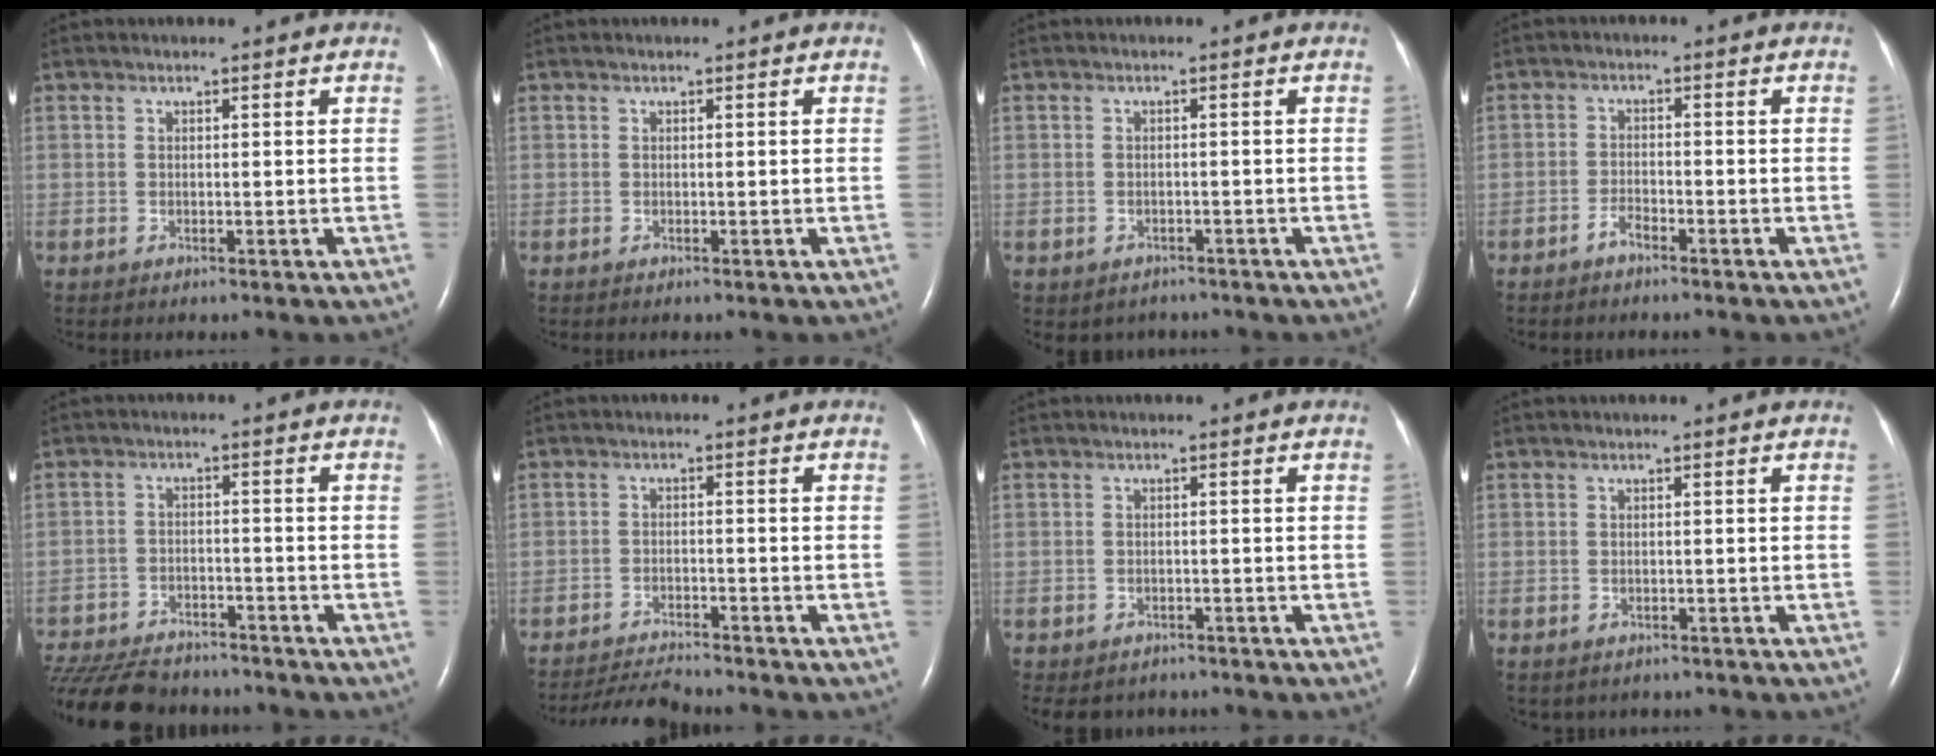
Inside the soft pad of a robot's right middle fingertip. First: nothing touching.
{"total": 0.0}
{"total": 3.4, "force": [-2.7, 2.1, 0.3], "torque": [-0.006, 0.009, -0.033]}
{"total": 1.9, "force": [-1.6, 0.4, 1.0], "torque": [-0.021, 0.001, -0.031]}
{"total": 16.8, "force": [-14.5, 5.6, 6.6], "torque": [-0.178, -0.026, -0.217]}
{"total": 5.6, "force": [-5.6, -0.5, 0.7], "torque": [-0.014, -0.019, -0.097]}
{"total": 5.6, "force": [-4.7, 3.0, 0.8], "torque": [-0.010, 0.001, -0.058]}
{"total": 1.9, "force": [-1.5, 1.1, 0.3], "torque": [-0.008, 0.001, -0.015]}